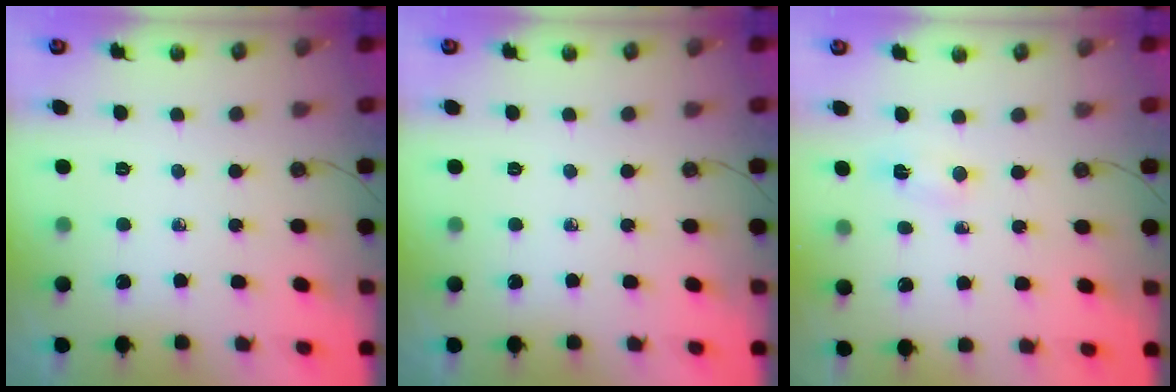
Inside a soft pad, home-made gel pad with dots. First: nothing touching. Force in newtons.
{"total": 0.0}
{"total": 2.4, "press": 2.2, "slide": 1.0}